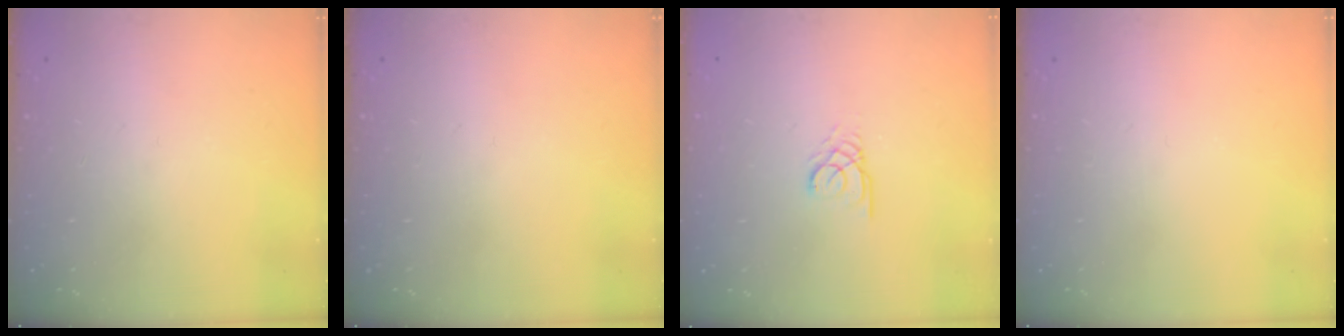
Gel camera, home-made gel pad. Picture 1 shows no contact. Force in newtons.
{"total": 0.0}
{"total": 2.3, "press": 2.3, "slide": 0.2}
{"total": 0.0}